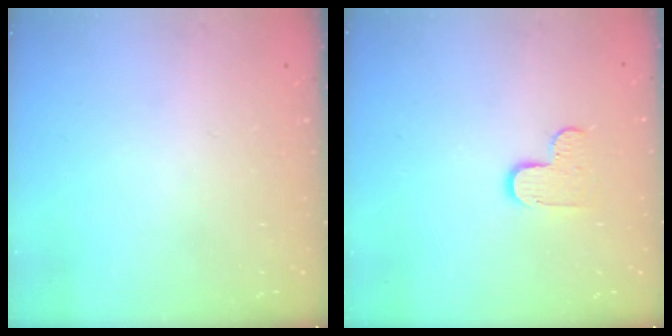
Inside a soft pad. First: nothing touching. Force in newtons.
{"total": 6.2, "press": 6.2, "slide": 0.3}